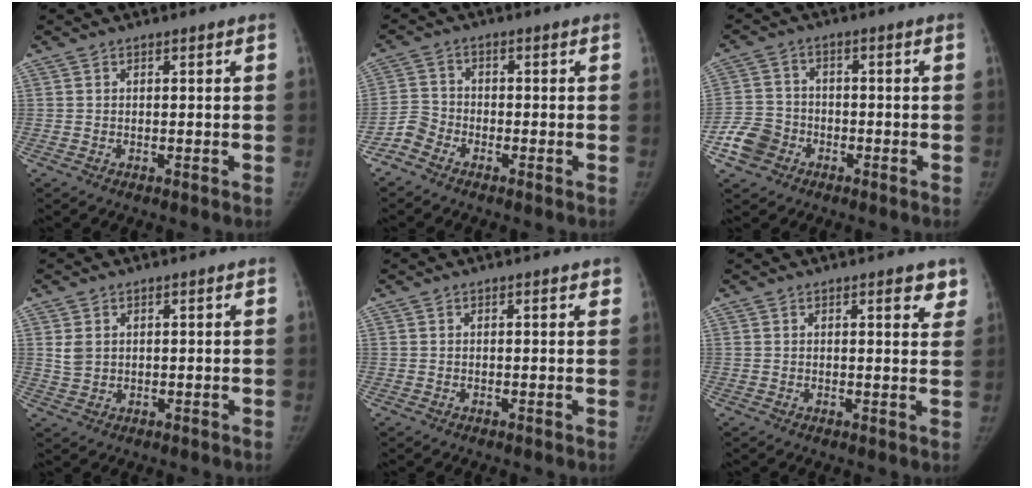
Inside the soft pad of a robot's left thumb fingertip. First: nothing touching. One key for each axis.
{"total": 3.3, "fx": -2.4, "fy": 2.1, "fz": 0.9, "tx": -0.014, "ty": 0.010, "tz": -0.057}
{"total": 6.8, "fx": -3.4, "fy": 5.5, "fz": 2.2, "tx": -0.031, "ty": 0.021, "tz": -0.066}
{"total": 2.8, "fx": 0.9, "fy": 2.2, "fz": 1.5, "tx": -0.024, "ty": -0.004, "tz": 0.025}
{"total": 1.2, "fx": 0.8, "fy": 0.4, "fz": 0.8, "tx": -0.006, "ty": -0.001, "tz": 0.008}
{"total": 4.1, "fx": 2.7, "fy": 1.5, "fz": 2.8, "tx": -0.012, "ty": -0.013, "tz": 0.029}